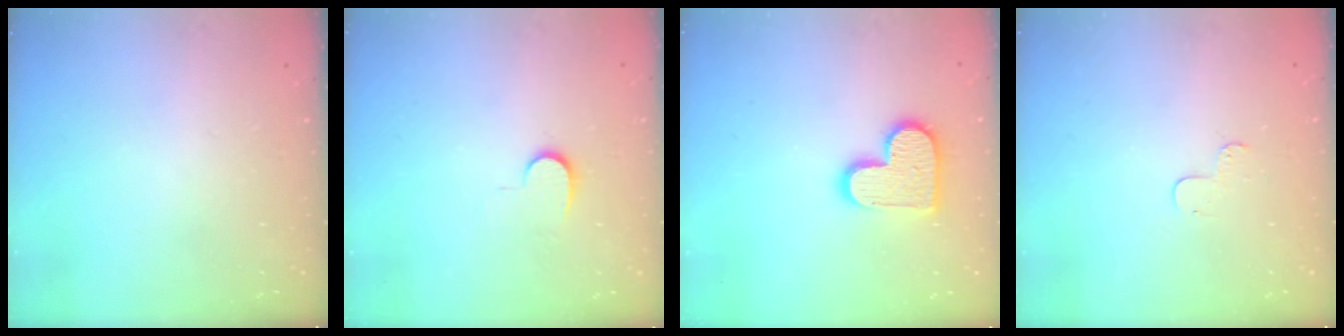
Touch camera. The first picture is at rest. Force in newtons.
{"total": 5.4, "press": 5.4, "slide": 0.6}
{"total": 12.8, "press": 12.7, "slide": 0.6}
{"total": 3.8, "press": 3.8, "slide": 0.5}